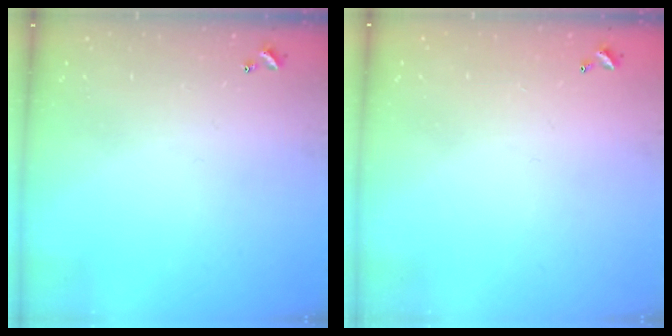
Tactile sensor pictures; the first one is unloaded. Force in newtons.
{"total": 3.0, "press": 3.0, "slide": 0.1}